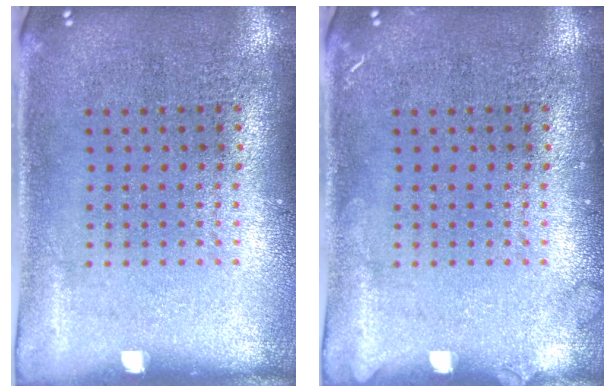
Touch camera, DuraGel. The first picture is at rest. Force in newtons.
{"total": 0.8, "press": 0.8, "slide": 0.1}